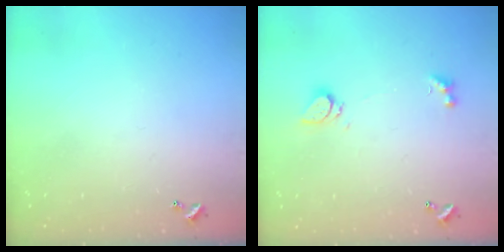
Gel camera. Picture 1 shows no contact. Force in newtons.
{"total": 1.0, "press": 0.9, "slide": 0.4}